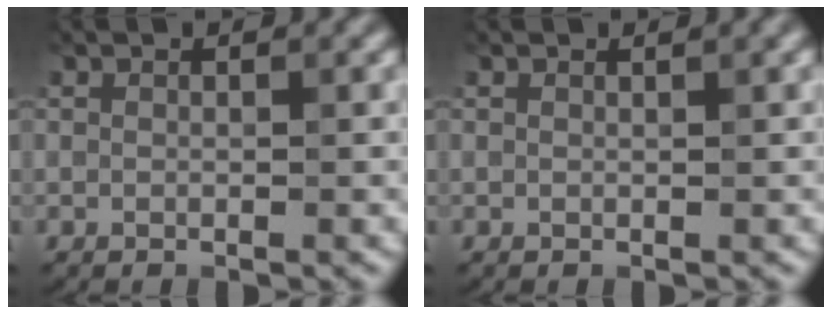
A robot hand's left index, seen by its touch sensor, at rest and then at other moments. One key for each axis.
{"total": 0.5, "fx": 0.4, "fy": 0.1, "fz": 0.3, "tx": 0.000, "ty": 0.001, "tz": 0.007}